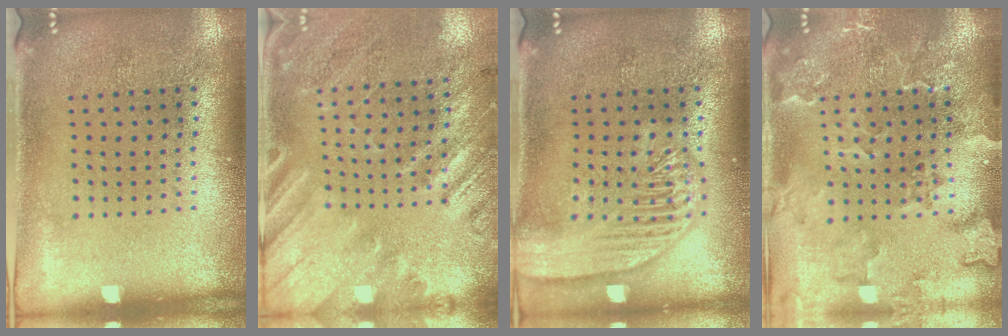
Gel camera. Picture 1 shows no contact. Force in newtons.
{"total": 2.5, "press": 1.8, "slide": 1.7}
{"total": 3.5, "press": 3.4, "slide": 0.5}
{"total": 2.3, "press": 2.2, "slide": 0.8}